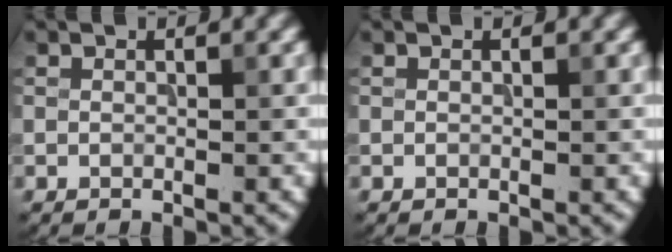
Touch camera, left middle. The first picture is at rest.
{"total": 0.0}